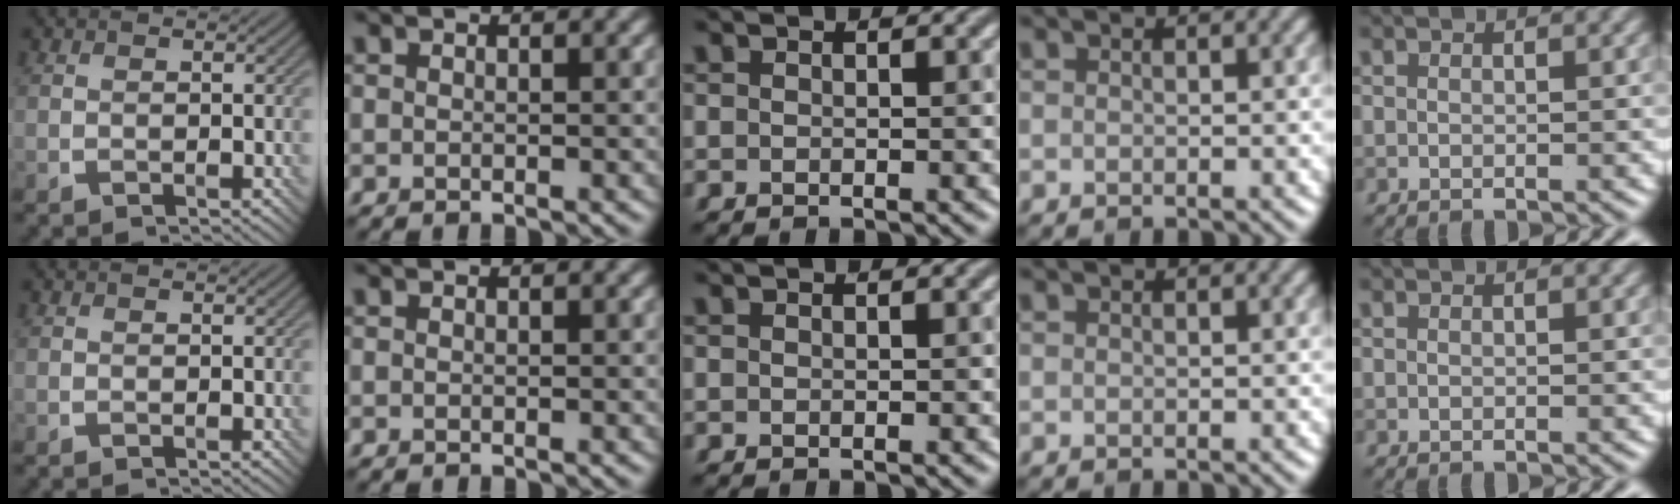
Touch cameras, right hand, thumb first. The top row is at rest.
{}